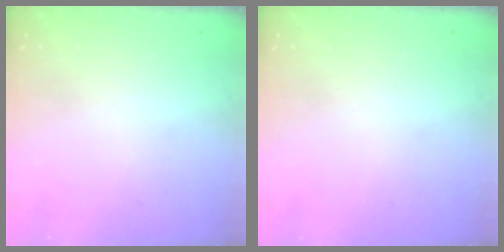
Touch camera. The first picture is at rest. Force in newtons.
{"total": 0.0}